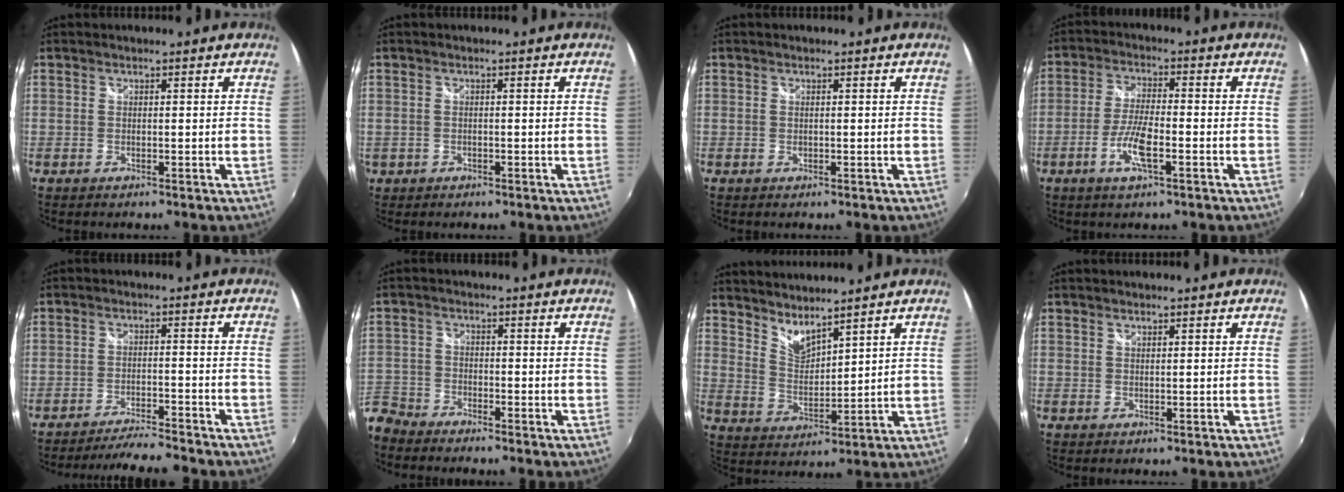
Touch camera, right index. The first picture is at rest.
{"total": 1.9, "force": [-0.4, 1.7, 0.7], "torque": [-0.016, -0.001, -0.002]}
{"total": 0.5, "force": [0.1, 0.2, 0.4], "torque": [-0.009, 0.000, 0.001]}
{"total": 7.2, "force": [-2.9, 1.7, 6.4], "torque": [-0.136, -0.003, -0.057]}
{"total": 9.2, "force": [-8.6, 0.1, 3.2], "torque": [-0.073, 0.004, -0.132]}
{"total": 7.8, "force": [-6.4, 4.4, 1.1], "torque": [-0.059, -0.002, -0.139]}
{"total": 6.5, "force": [5.7, 1.3, 2.7], "torque": [-0.044, -0.009, 0.109]}
{"total": 0.6, "force": [0.5, 0.1, 0.2], "torque": [-0.003, 0.000, 0.009]}